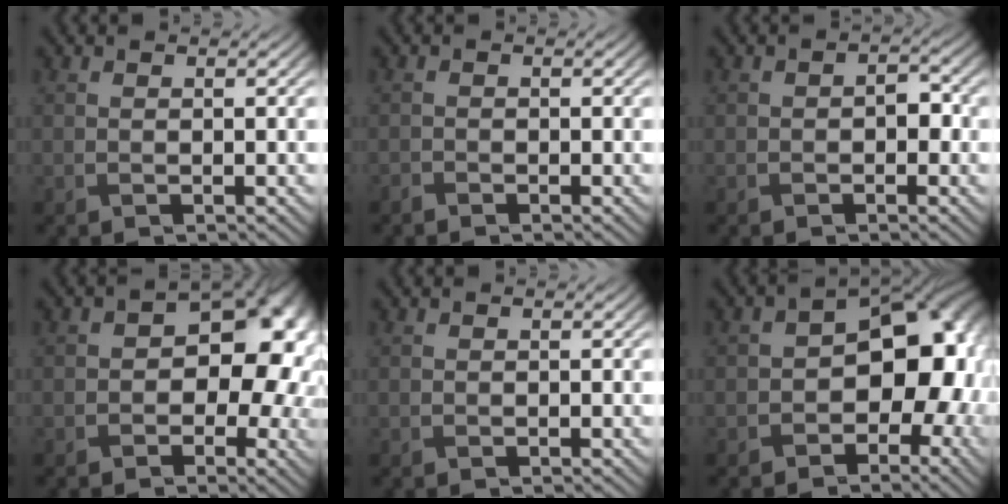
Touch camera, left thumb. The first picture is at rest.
{"total": 0.8, "force": [-0.7, 0.2, 0.1], "torque": [-0.003, -0.002, -0.016]}
{"total": 1.8, "force": [-0.5, 1.2, 1.2], "torque": [-0.022, -0.001, -0.012]}
{"total": 9.9, "force": [-0.5, 6.6, 7.4], "torque": [-0.072, -0.006, -0.010]}
{"total": 0.0}
{"total": 12.1, "force": [-1.8, 8.0, 8.9], "torque": [-0.095, -0.013, -0.028]}